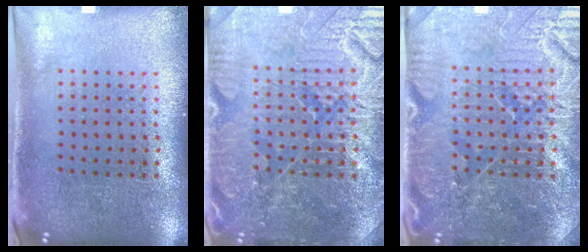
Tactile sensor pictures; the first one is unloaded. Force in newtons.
{"total": 4.7, "press": 4.6, "slide": 0.9}
{"total": 4.9, "press": 4.7, "slide": 1.4}